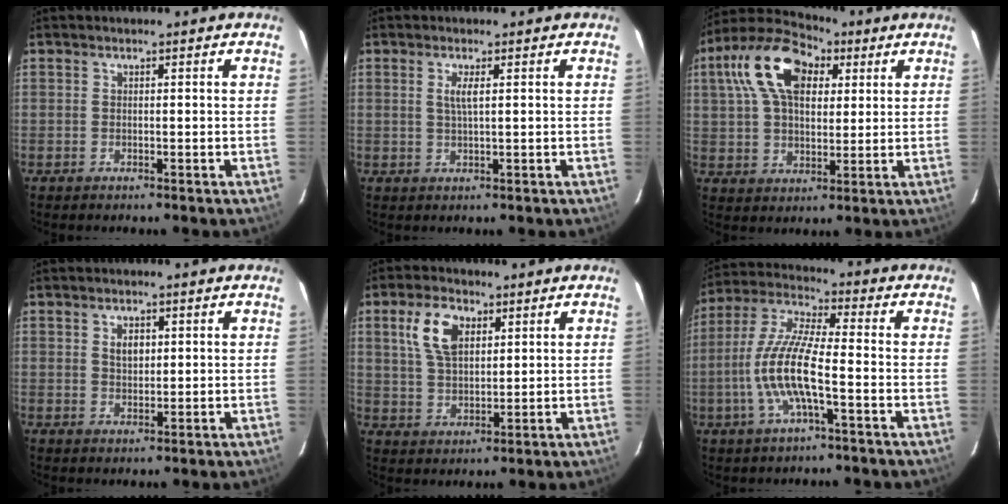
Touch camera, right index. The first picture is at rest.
{"total": 2.2, "force": [0.6, 0.2, 2.1], "torque": [-0.041, 0.001, 0.010]}
{"total": 17.1, "force": [6.6, 10.1, 12.2], "torque": [-0.246, 0.046, 0.109]}
{"total": 2.9, "force": [0.8, 1.9, 2.0], "torque": [-0.032, 0.005, 0.015]}
{"total": 8.6, "force": [3.6, 4.9, 6.1], "torque": [-0.124, 0.017, 0.073]}
{"total": 12.3, "force": [-3.5, 2.2, 11.6], "torque": [-0.243, 0.000, -0.071]}